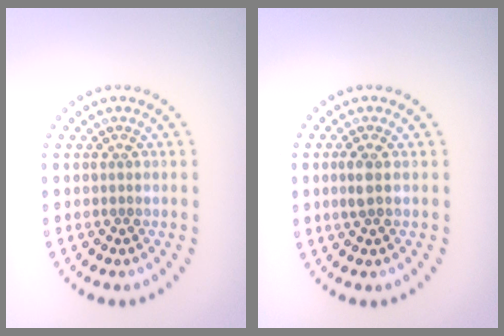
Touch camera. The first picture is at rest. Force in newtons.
{"total": 1.4, "press": 1.3, "slide": 0.4}